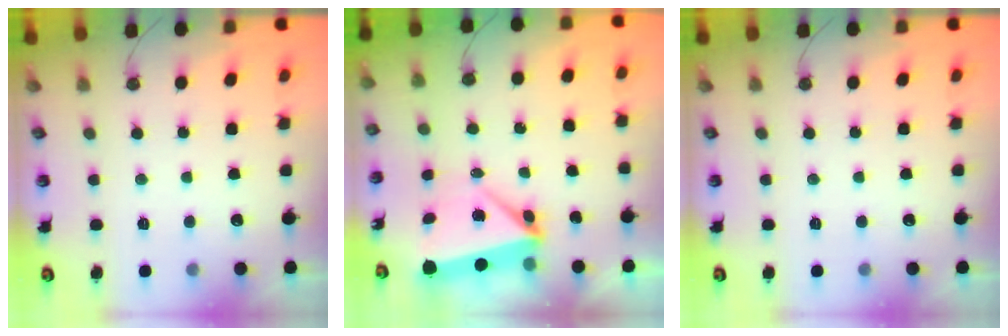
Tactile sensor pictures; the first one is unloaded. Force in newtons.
{"total": 6.0, "press": 5.1, "slide": 3.3}
{"total": 0.0}